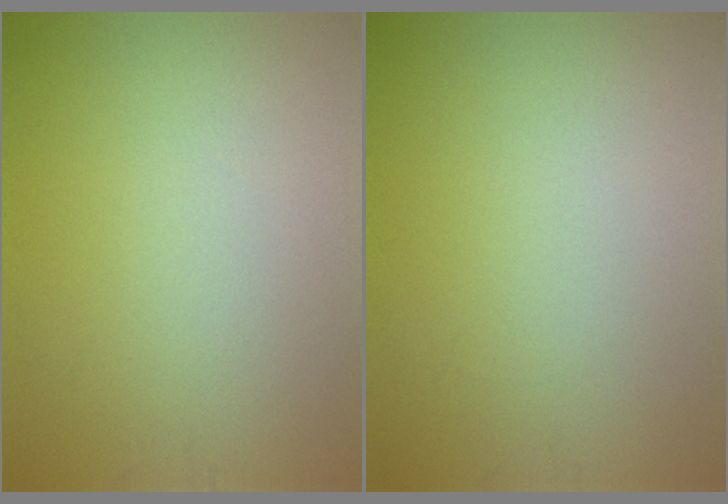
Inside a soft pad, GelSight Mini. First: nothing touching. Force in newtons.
{"total": 0.0}